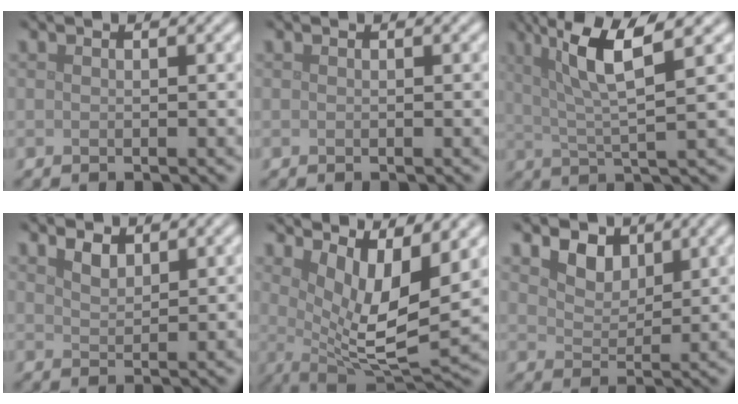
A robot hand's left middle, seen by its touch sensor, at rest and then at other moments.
{"total": 0.0}
{"total": 6.9, "force": [2.8, 1.3, 6.2], "torque": [-0.103, 0.012, 0.050]}
{"total": 1.7, "force": [1.4, 0.8, 0.7], "torque": [-0.018, 0.000, 0.030]}
{"total": 7.1, "force": [2.8, 2.2, 6.1], "torque": [-0.109, -0.013, 0.054]}
{"total": 3.0, "force": [2.0, 1.8, 1.3], "torque": [-0.036, -0.007, 0.032]}